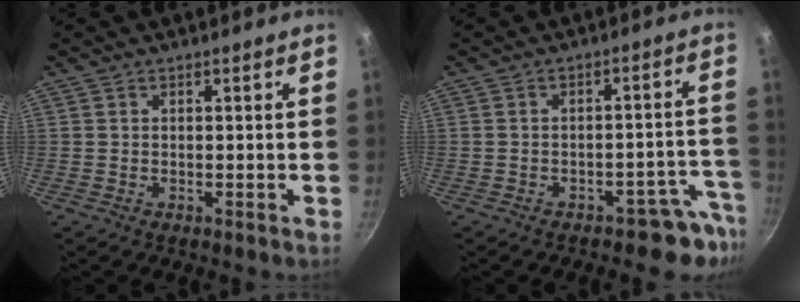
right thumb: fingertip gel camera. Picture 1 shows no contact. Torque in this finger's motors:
{"motor_torque": [0.78, 0.25, -0.30, -0.05, 0.07]}